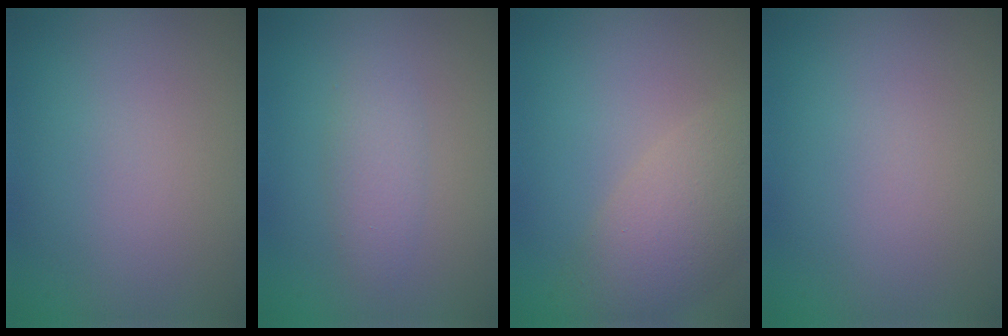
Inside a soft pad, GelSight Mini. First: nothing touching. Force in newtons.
{"total": 2.0, "press": 2.0, "slide": 0.0}
{"total": 5.3, "press": 5.3, "slide": 0.5}
{"total": 0.0}